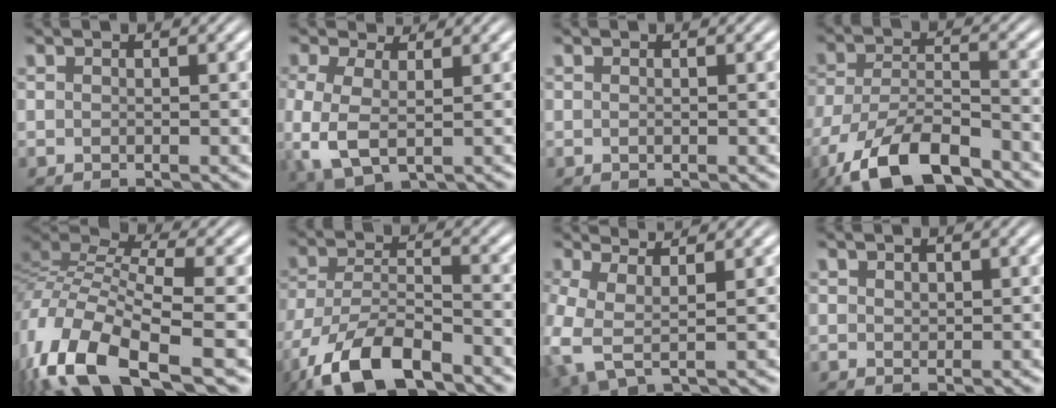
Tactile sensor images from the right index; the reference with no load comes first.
{"total": 5.2, "force": [0.7, 3.6, 3.7], "torque": [-0.098, -0.016, 0.026]}
{"total": 0.0}
{"total": 9.6, "force": [-6.2, 5.1, 5.3], "torque": [-0.105, -0.029, -0.089]}
{"total": 12.2, "force": [-2.4, 8.0, 8.9], "torque": [-0.210, -0.030, -0.028]}
{"total": 8.3, "force": [-4.9, 4.5, 4.9], "torque": [-0.104, -0.028, -0.068]}
{"total": 5.3, "force": [0.8, 3.8, 3.6], "torque": [-0.110, -0.020, 0.023]}
{"total": 1.1, "force": [0.5, 0.9, 0.3], "torque": [-0.010, 0.002, 0.009]}